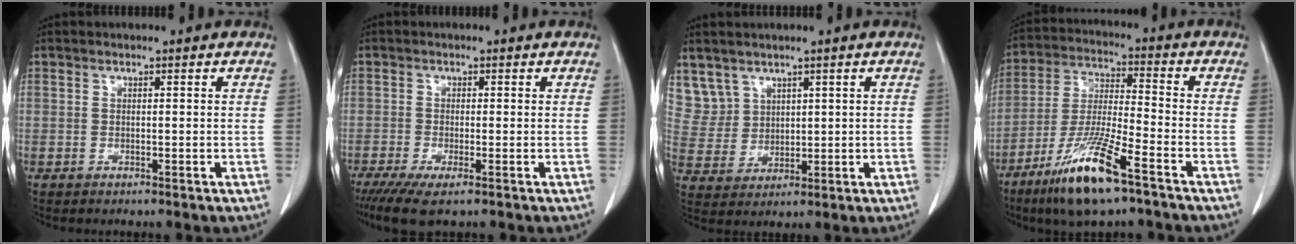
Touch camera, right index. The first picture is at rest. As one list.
[{"total": 4.8, "force": [-3.0, 0.9, 3.6], "torque": [-0.062, -0.013, -0.051]}, {"total": 7.0, "force": [4.5, 5.4, 0.3], "torque": [-0.013, 0.014, 0.109]}, {"total": 13.6, "force": [-8.3, 1.2, 10.7], "torque": [-0.222, -0.032, -0.157]}]